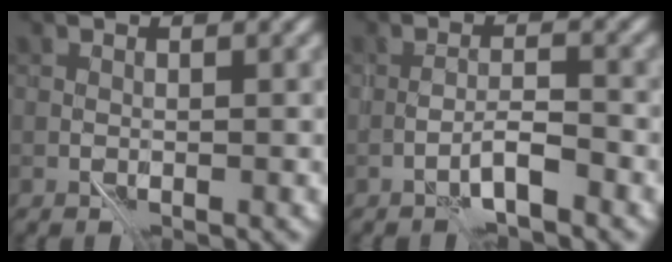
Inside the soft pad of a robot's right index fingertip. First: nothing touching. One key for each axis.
{"total": 1.8, "fx": -1.3, "fy": -0.2, "fz": 1.1, "tx": -0.018, "ty": 0.011, "tz": -0.029}